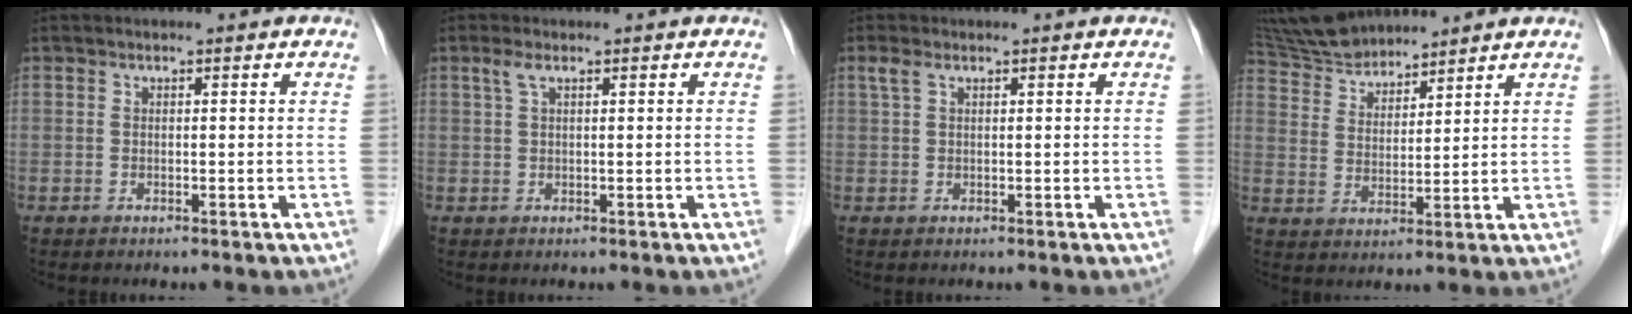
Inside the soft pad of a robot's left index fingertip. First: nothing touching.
{"total": 1.5, "force": [0.7, 0.4, 1.2], "torque": [-0.032, 0.014, 0.015]}
{"total": 1.4, "force": [0.8, 0.6, 1.0], "torque": [-0.029, 0.017, 0.016]}
{"total": 7.7, "force": [7.4, 1.3, 1.5], "torque": [-0.044, 0.022, 0.149]}